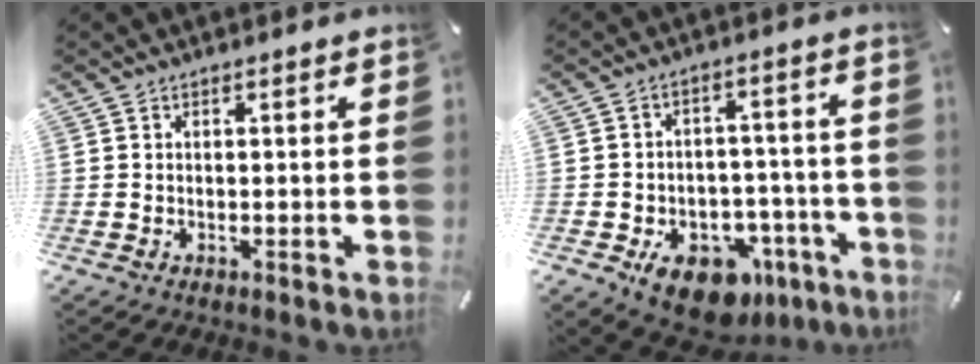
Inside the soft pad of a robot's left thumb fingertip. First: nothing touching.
{"total": 13.5, "force": [-7.4, 8.6, 7.2], "torque": [-0.080, 0.049, -0.110]}